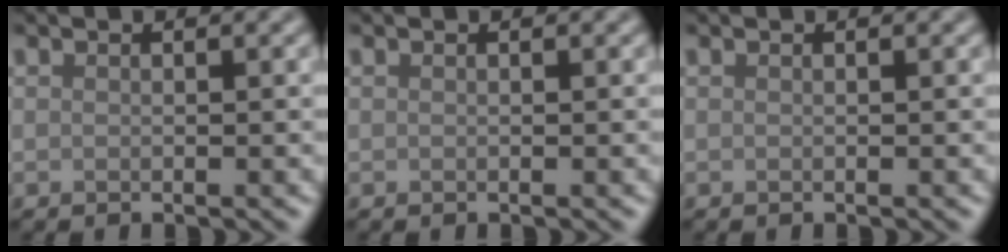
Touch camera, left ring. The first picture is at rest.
{"total": 0.0}
{"total": 0.0}